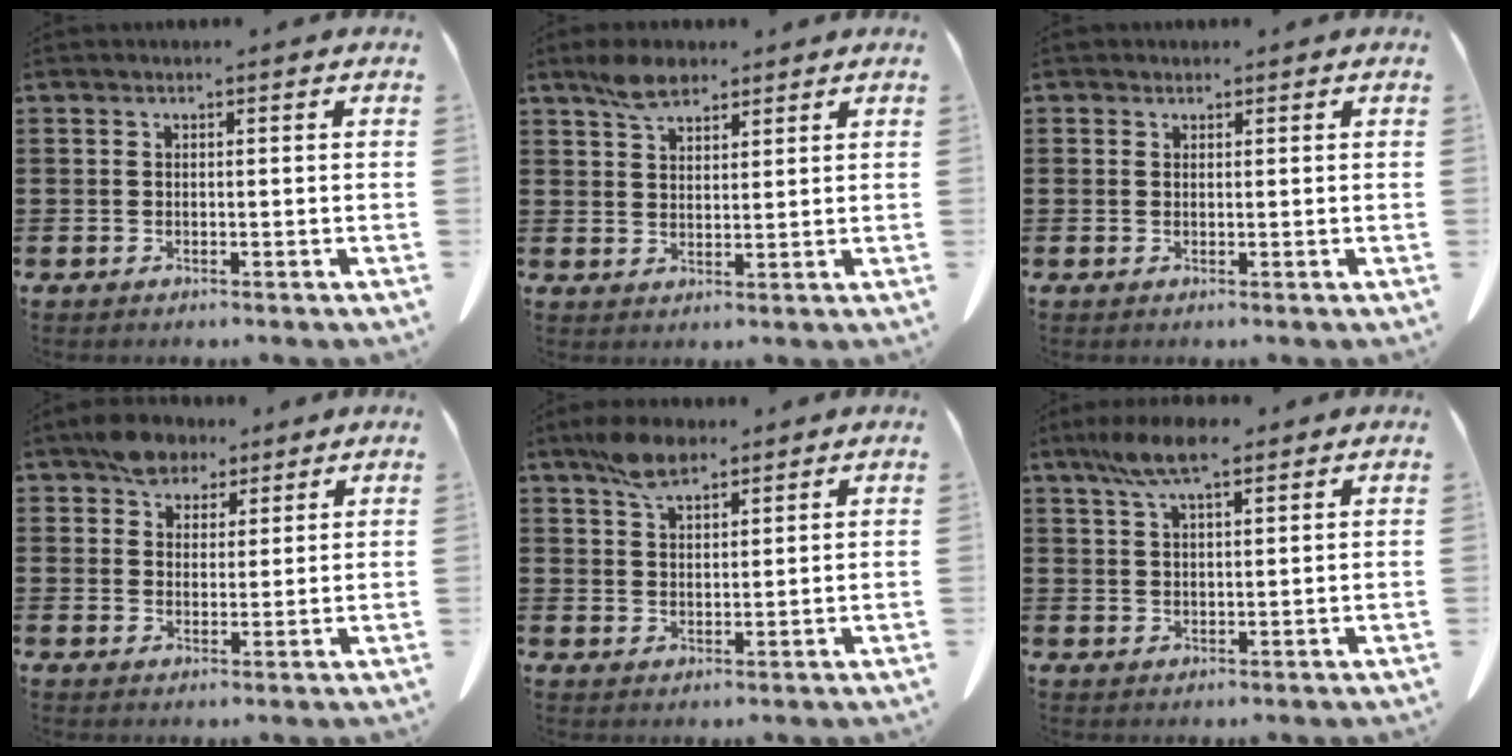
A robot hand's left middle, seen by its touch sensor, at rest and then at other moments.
{"total": 5.0, "force": [3.7, 2.3, 2.5], "torque": [-0.059, 0.005, 0.072]}
{"total": 1.0, "force": [0.8, 0.6, 0.1], "torque": [-0.006, 0.003, 0.016]}
{"total": 5.5, "force": [4.4, 3.1, 1.3], "torque": [-0.035, 0.005, 0.084]}
{"total": 5.7, "force": [4.3, 2.3, 3.0], "torque": [-0.061, -0.002, 0.079]}
{"total": 7.1, "force": [4.9, 1.6, 4.9], "torque": [-0.105, -0.001, 0.088]}